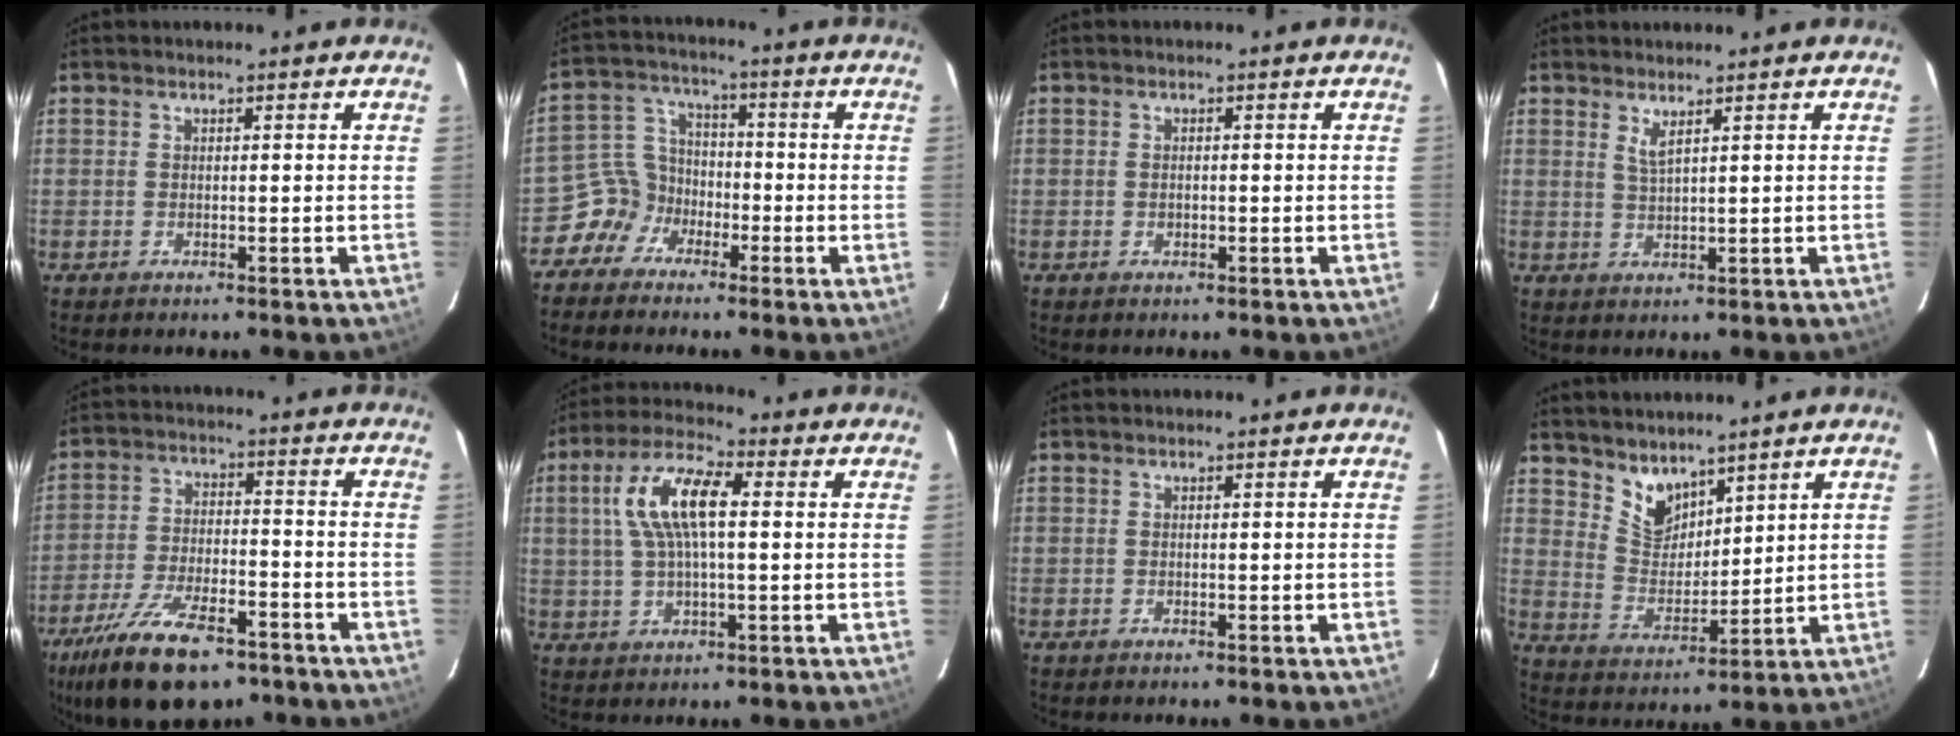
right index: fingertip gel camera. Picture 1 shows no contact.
{"total": 6.5, "force": [-4.2, 4.9, 0.4], "torque": [-0.013, 0.036, -0.090]}
{"total": 0.9, "force": [-0.2, 0.7, 0.6], "torque": [-0.010, 0.000, -0.004]}
{"total": 2.1, "force": [1.5, 0.0, 1.5], "torque": [-0.031, -0.005, 0.024]}
{"total": 17.9, "force": [-12.3, 7.1, 10.9], "torque": [-0.231, -0.030, -0.207]}
{"total": 11.2, "force": [2.0, 4.0, 10.3], "torque": [-0.203, 0.022, 0.036]}
{"total": 0.0}
{"total": 7.5, "force": [6.0, 3.7, 2.4], "torque": [-0.034, 0.001, 0.124]}